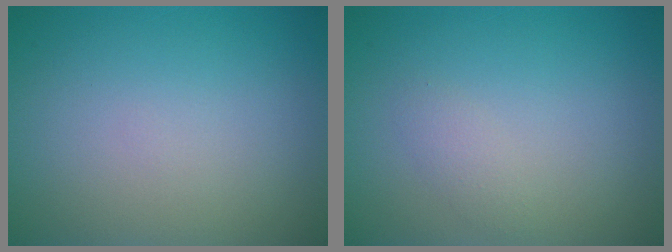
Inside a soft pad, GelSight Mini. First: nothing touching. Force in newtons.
{"total": 1.0, "press": 1.0, "slide": 0.0}